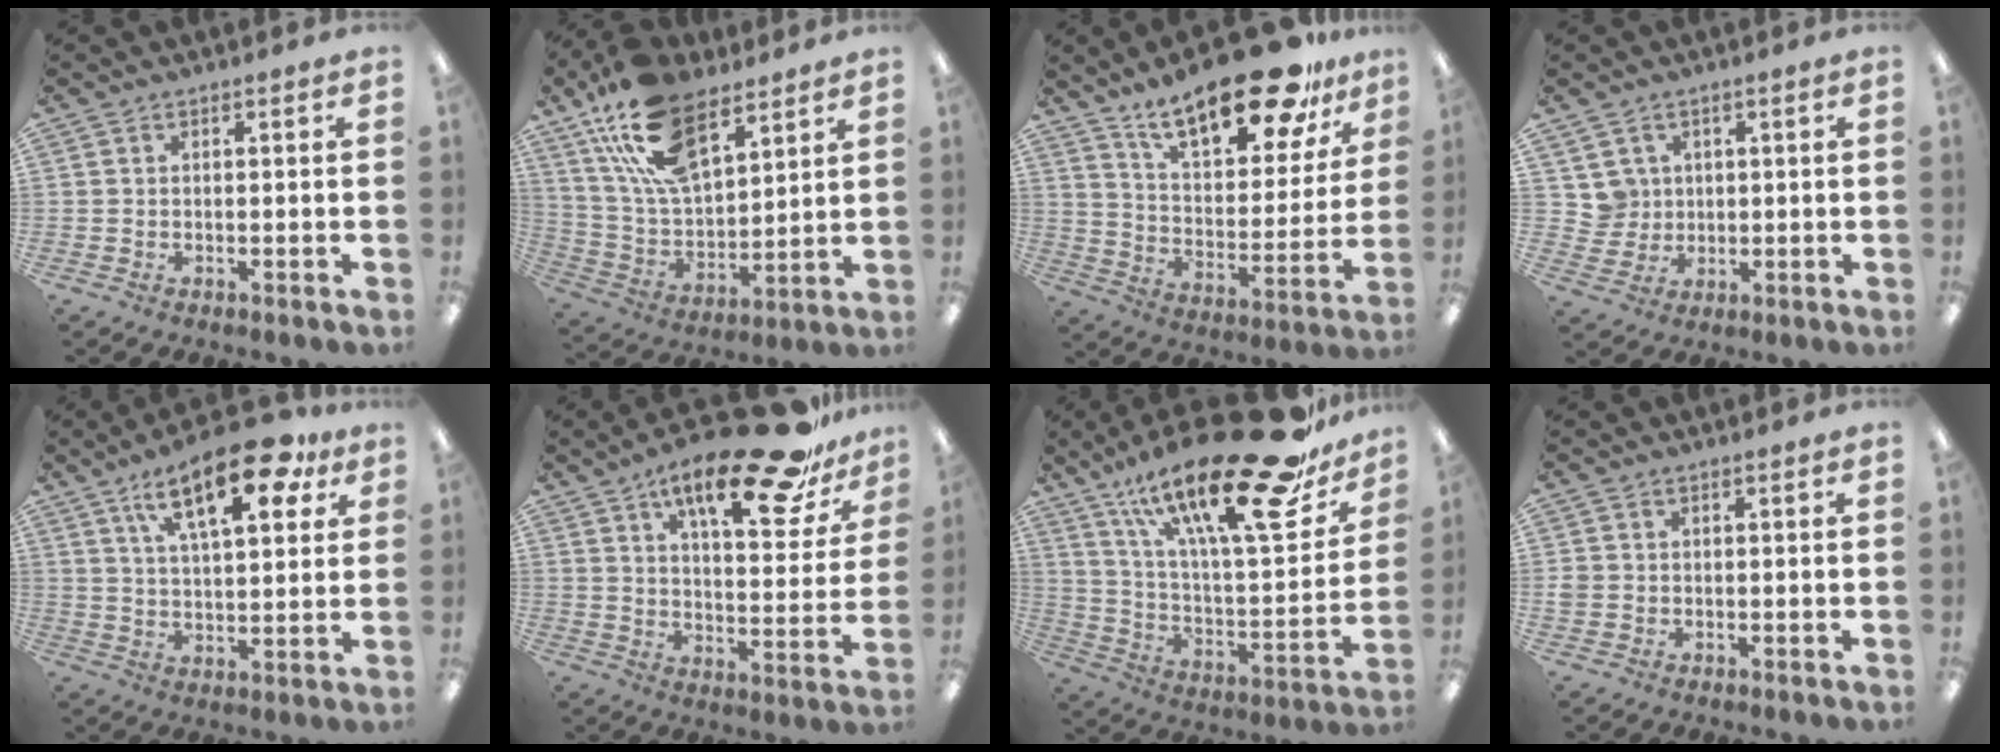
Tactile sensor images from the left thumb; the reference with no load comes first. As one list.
[{"total": 20.5, "force": [11.8, 10.7, 12.9], "torque": [-0.259, -0.047, 0.214]}, {"total": 22.2, "force": [16.3, 7.9, 12.8], "torque": [-0.206, -0.096, 0.277]}, {"total": 4.8, "force": [2.1, 4.3, -0.4], "torque": [0.000, -0.002, 0.039]}, {"total": 18.5, "force": [10.1, 7.5, 13.6], "torque": [-0.203, -0.035, 0.158]}, {"total": 22.8, "force": [15.2, 7.2, 15.5], "torque": [-0.228, -0.095, 0.245]}, {"total": 29.3, "force": [19.5, 7.6, 20.5], "torque": [-0.325, -0.120, 0.316]}, {"total": 1.4, "force": [-0.2, 1.3, 0.3], "torque": [-0.005, 0.002, -0.006]}]